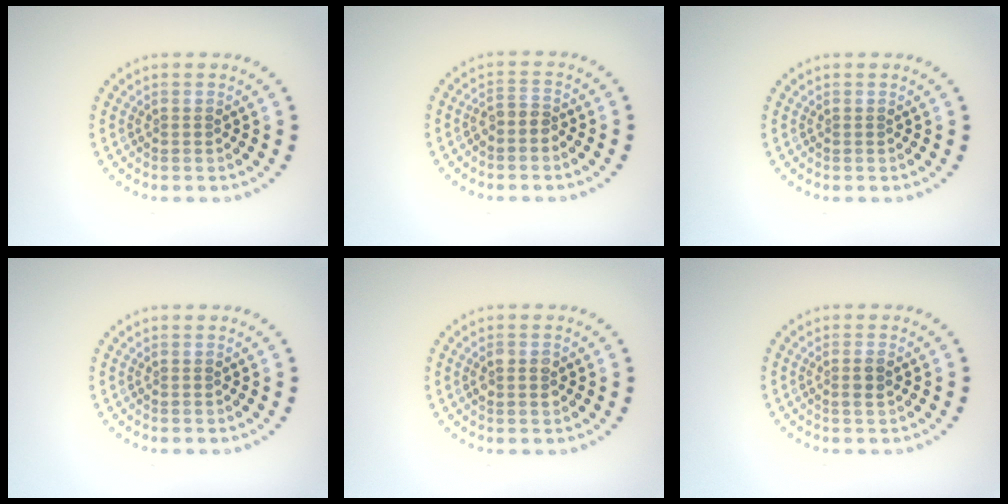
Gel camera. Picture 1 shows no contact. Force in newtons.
{"total": 1.6, "press": 1.3, "slide": 1.0}
{"total": 0.0}
{"total": 0.0}
{"total": 1.5, "press": 1.5, "slide": 0.2}
{"total": 1.3, "press": 1.2, "slide": 0.5}